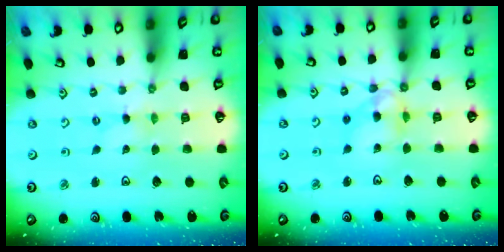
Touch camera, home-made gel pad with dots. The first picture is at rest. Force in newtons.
{"total": 9.3, "press": 9.3, "slide": 0.9}